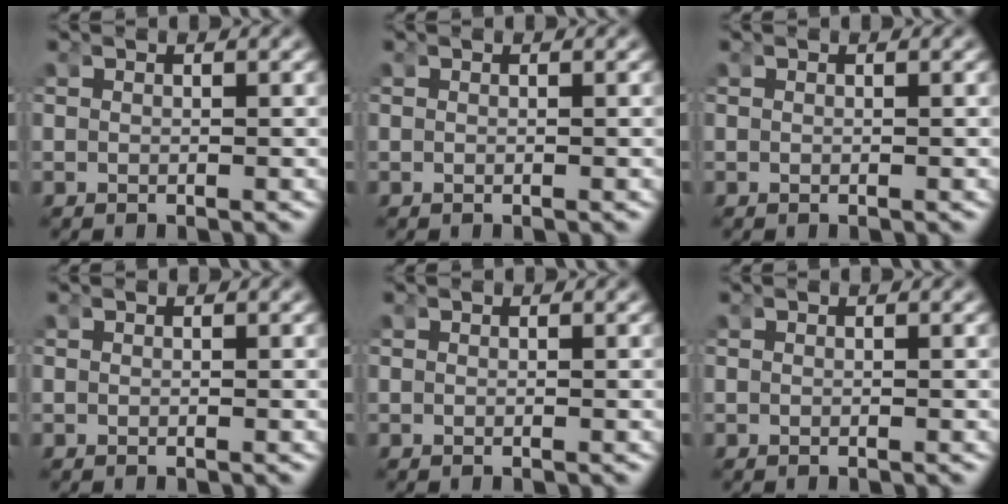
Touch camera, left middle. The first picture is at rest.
{"total": 0.0}
{"total": 0.0}
{"total": 0.0}
{"total": 0.0}
{"total": 0.0}